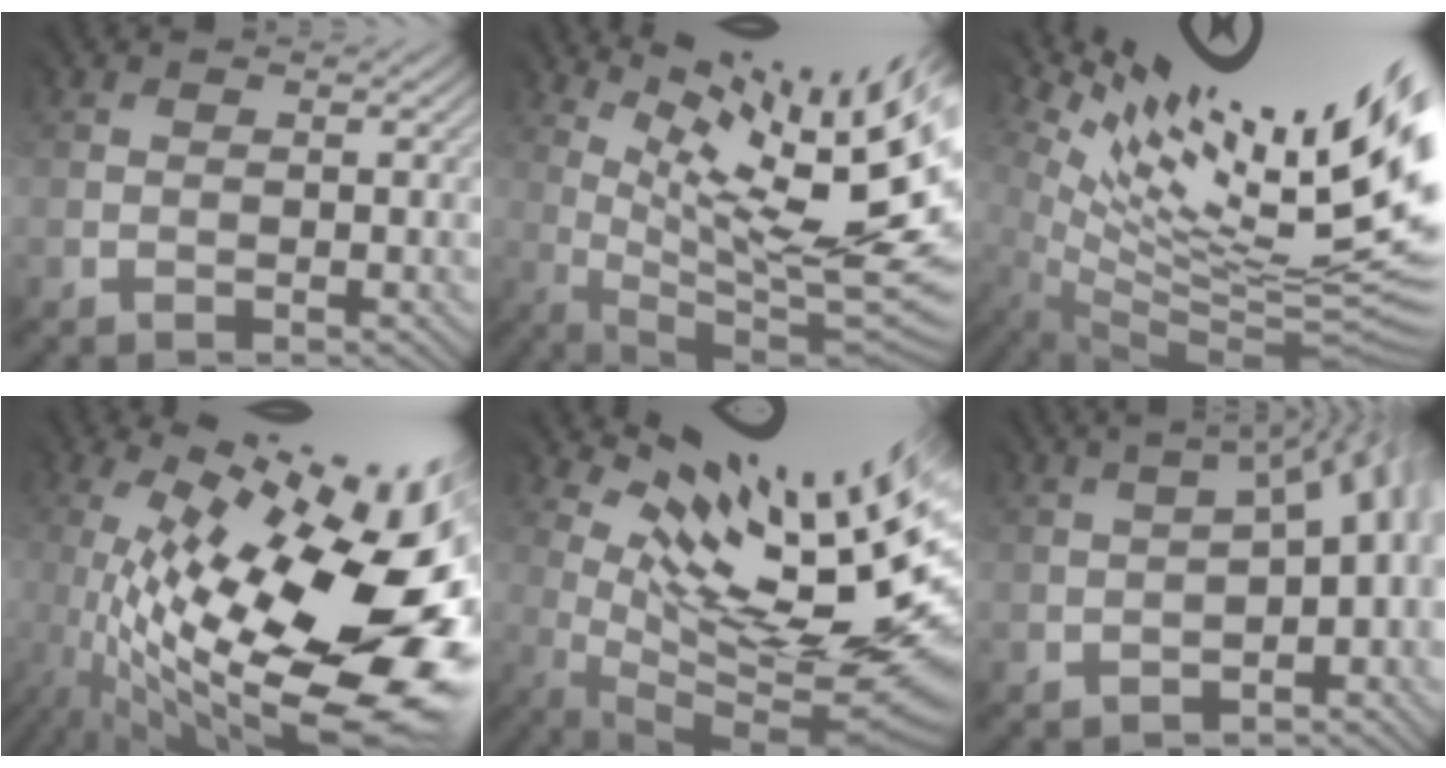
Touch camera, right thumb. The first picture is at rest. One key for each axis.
{"total": 13.7, "fx": 6.2, "fy": 2.1, "fz": 12.1, "tx": -0.188, "ty": -0.014, "tz": 0.129}
{"total": 15.8, "fx": 5.9, "fy": 4.4, "fz": 13.9, "tx": -0.211, "ty": -0.006, "tz": 0.133}
{"total": 17.7, "fx": -2.8, "fy": 6.7, "fz": 16.1, "tx": -0.245, "ty": -0.028, "tz": -0.034}
{"total": 15.9, "fx": 5.9, "fy": 4.3, "fz": 14.1, "tx": -0.211, "ty": 0.002, "tz": 0.126}
{"total": 8.1, "fx": -2.8, "fy": 4.0, "fz": 6.4, "tx": -0.063, "ty": -0.015, "tz": -0.022}